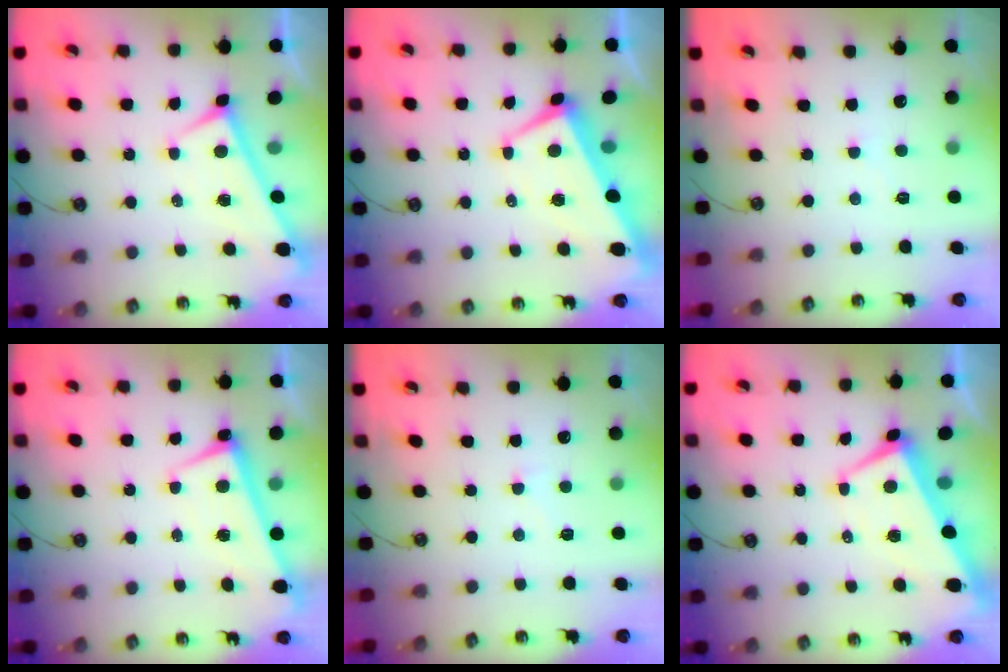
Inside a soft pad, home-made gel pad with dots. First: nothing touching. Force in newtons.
{"total": 2.2, "press": 1.9, "slide": 1.1}
{"total": 1.2, "press": 1.1, "slide": 0.4}
{"total": 1.3, "press": 1.1, "slide": 0.8}
{"total": 3.4, "press": 3.3, "slide": 0.8}
{"total": 2.2, "press": 1.9, "slide": 1.1}